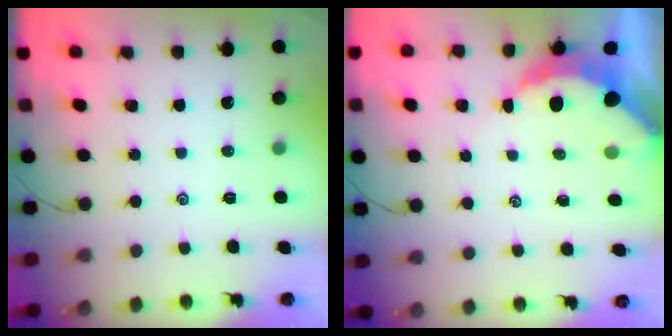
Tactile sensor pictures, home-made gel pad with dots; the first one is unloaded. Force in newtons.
{"total": 6.0, "press": 5.9, "slide": 0.8}